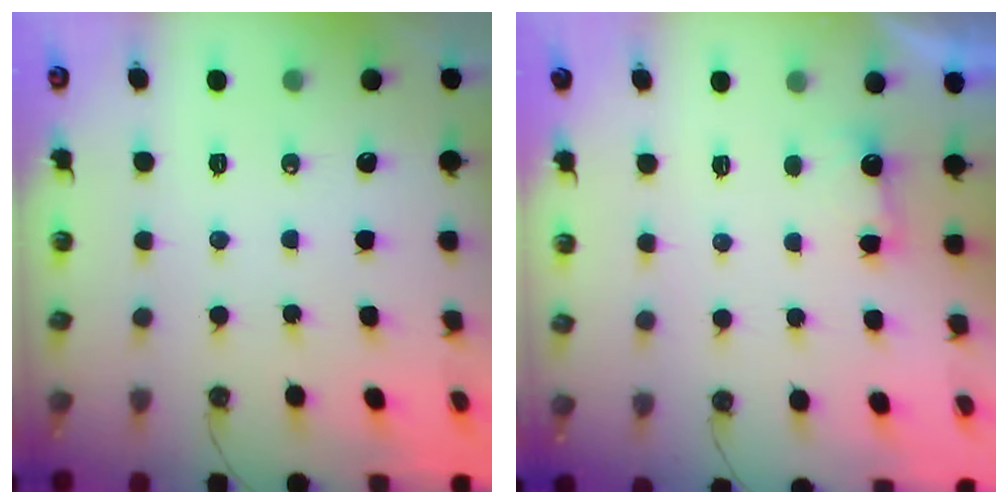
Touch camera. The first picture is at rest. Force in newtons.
{"total": 2.3, "press": 2.1, "slide": 0.9}